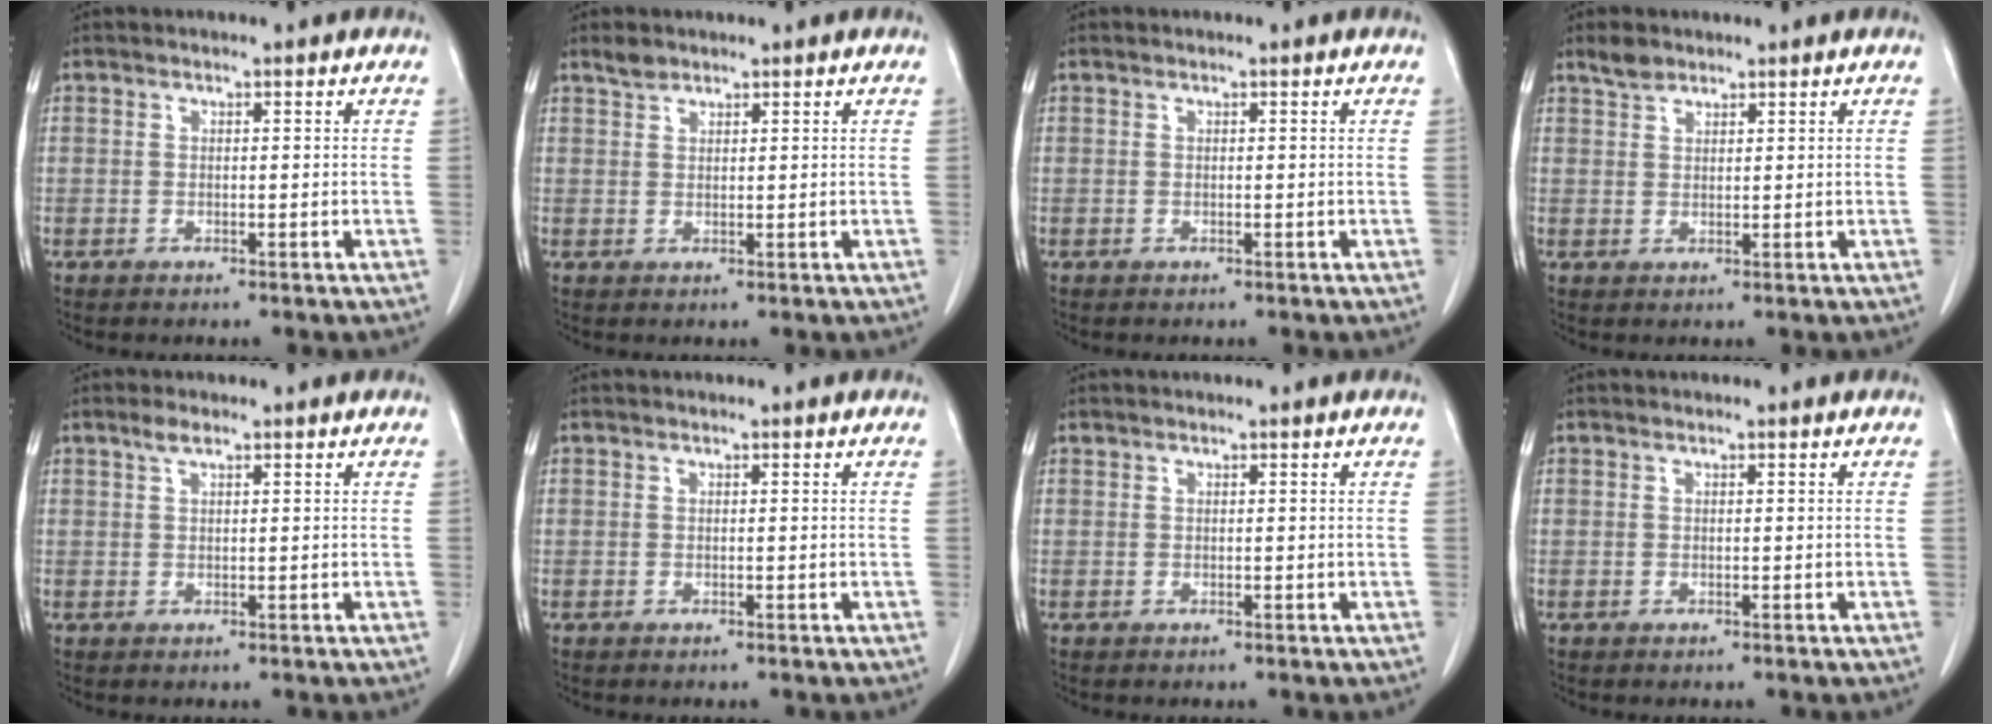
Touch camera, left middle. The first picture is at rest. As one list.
[{"total": 1.7, "force": [1.5, 0.7, 0.4], "torque": [-0.012, 0.005, 0.029]}, {"total": 0.0}, {"total": 2.2, "force": [1.9, 0.9, 0.6], "torque": [-0.017, 0.007, 0.037]}, {"total": 1.5, "force": [1.1, 0.3, 1.1], "torque": [-0.025, 0.005, 0.022]}, {"total": 0.0}, {"total": 0.0}, {"total": 0.0}]